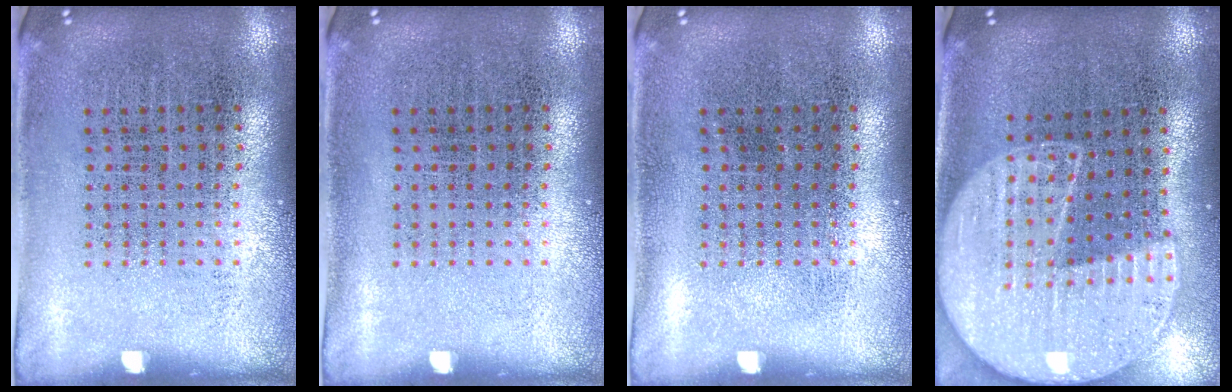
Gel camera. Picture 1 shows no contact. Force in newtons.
{"total": 0.0}
{"total": 0.0}
{"total": 2.1, "press": 1.9, "slide": 0.9}